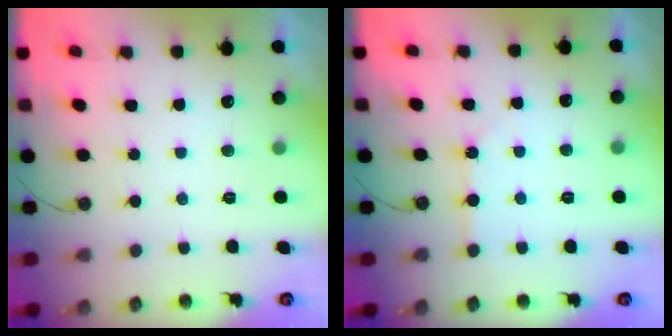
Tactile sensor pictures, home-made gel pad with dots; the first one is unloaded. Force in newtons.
{"total": 2.7, "press": 2.7, "slide": 0.3}